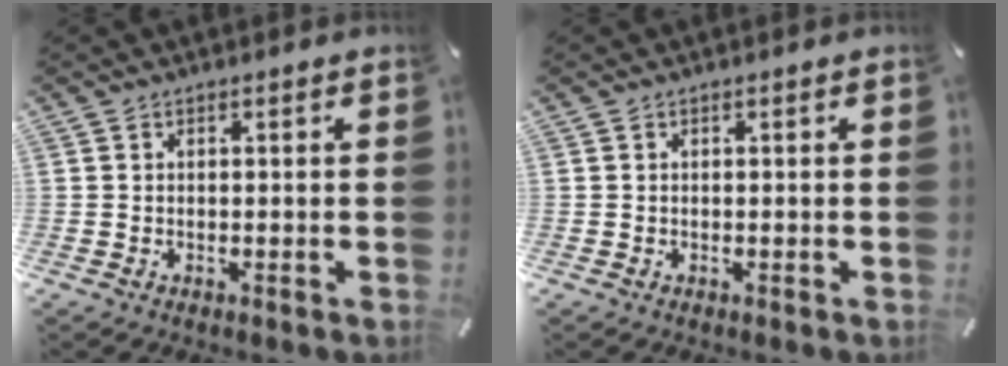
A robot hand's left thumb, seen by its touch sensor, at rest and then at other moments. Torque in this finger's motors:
{"motor_torque": [-0.02, 0.02, -0.04, -0.04, 0.00]}